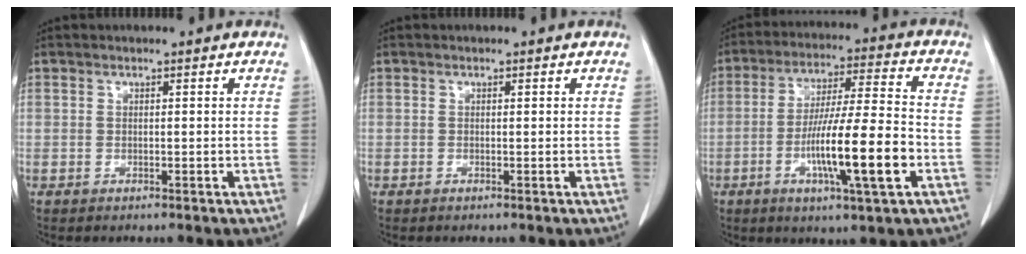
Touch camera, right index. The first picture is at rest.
{"total": 0.0}
{"total": 14.1, "force": [-4.4, 0.5, 13.4], "torque": [-0.239, -0.008, -0.075]}